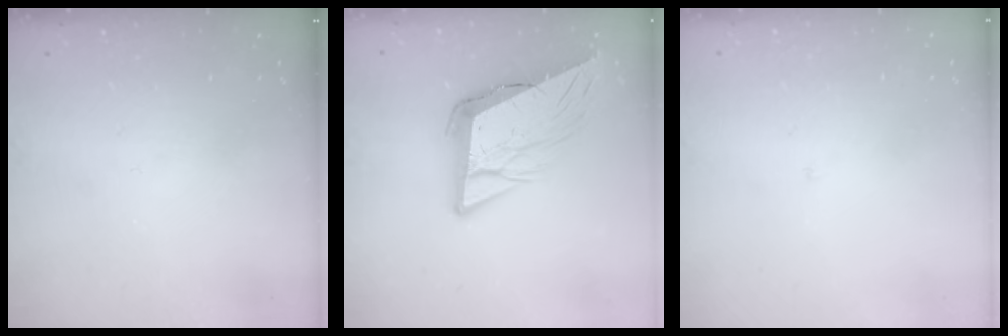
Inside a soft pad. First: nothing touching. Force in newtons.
{"total": 12.3, "press": 11.7, "slide": 3.6}
{"total": 2.0, "press": 2.0, "slide": 0.2}